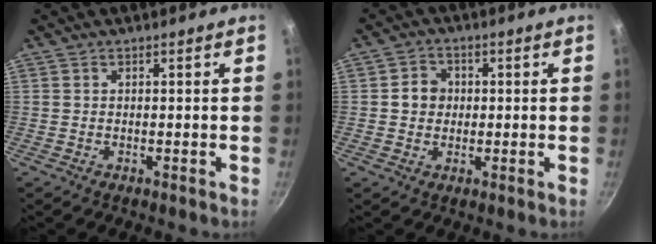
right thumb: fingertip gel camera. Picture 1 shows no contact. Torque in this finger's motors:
{"motor_torque": [-0.07, 0.37, 0.20, 0.03, -0.06]}